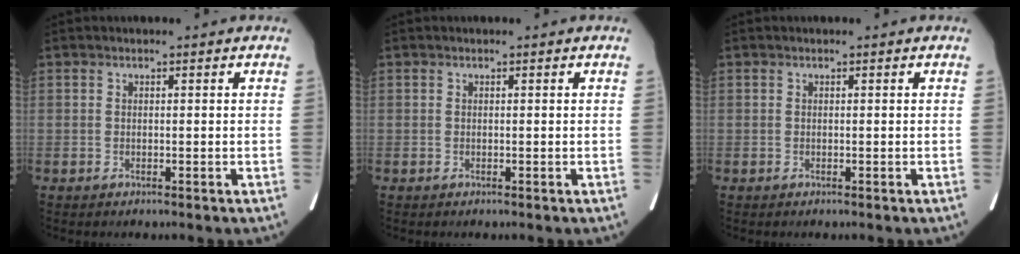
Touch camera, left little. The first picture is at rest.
{"total": 0.0}
{"total": 0.0}